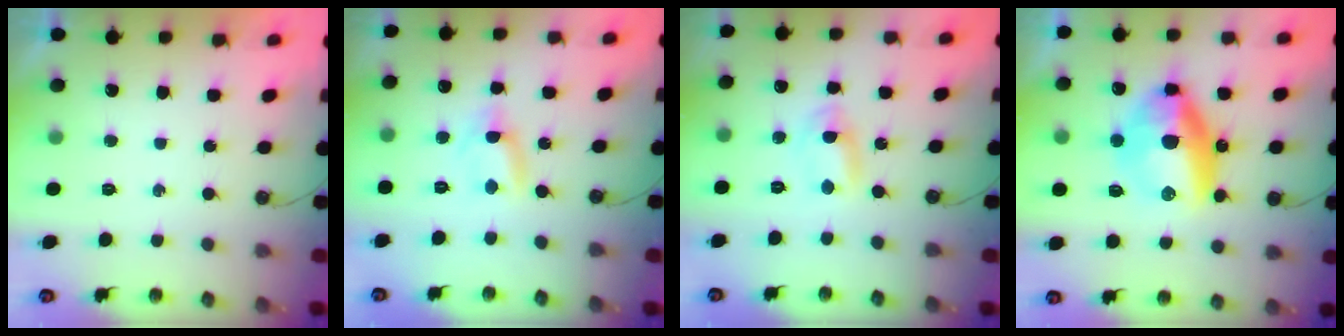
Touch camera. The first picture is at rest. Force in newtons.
{"total": 2.2, "press": 2.2, "slide": 0.1}
{"total": 2.1, "press": 1.7, "slide": 1.2}
{"total": 14.6, "press": 14.4, "slide": 1.9}